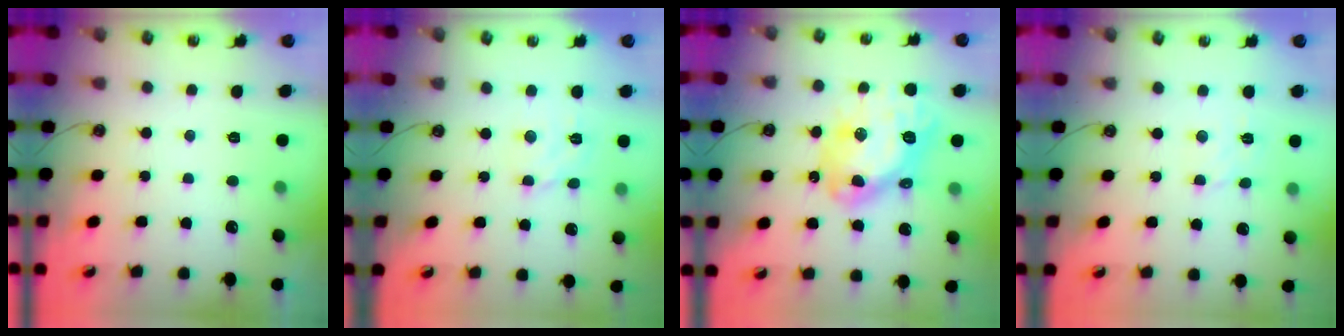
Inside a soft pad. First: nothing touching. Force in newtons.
{"total": 4.2, "press": 4.2, "slide": 0.3}
{"total": 18.4, "press": 18.3, "slide": 1.9}
{"total": 2.8, "press": 2.7, "slide": 0.6}